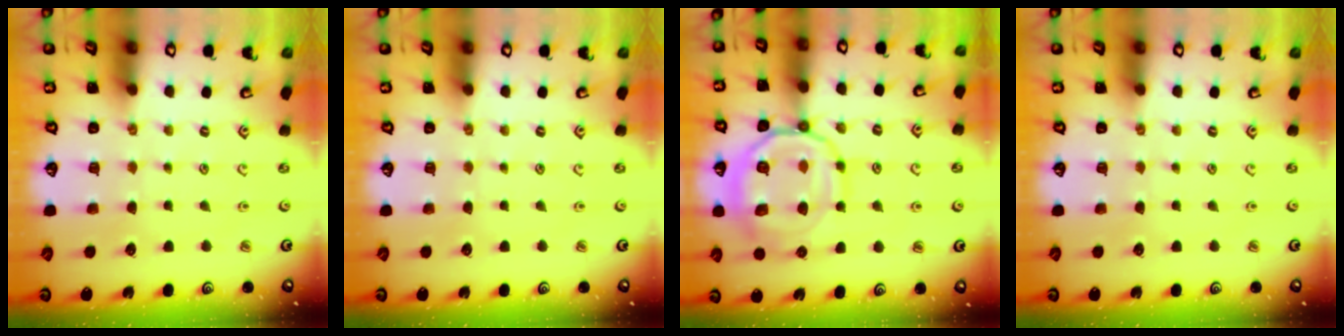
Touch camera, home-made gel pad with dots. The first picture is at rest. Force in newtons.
{"total": 0.0}
{"total": 15.3, "press": 15.3, "slide": 1.4}
{"total": 0.0}